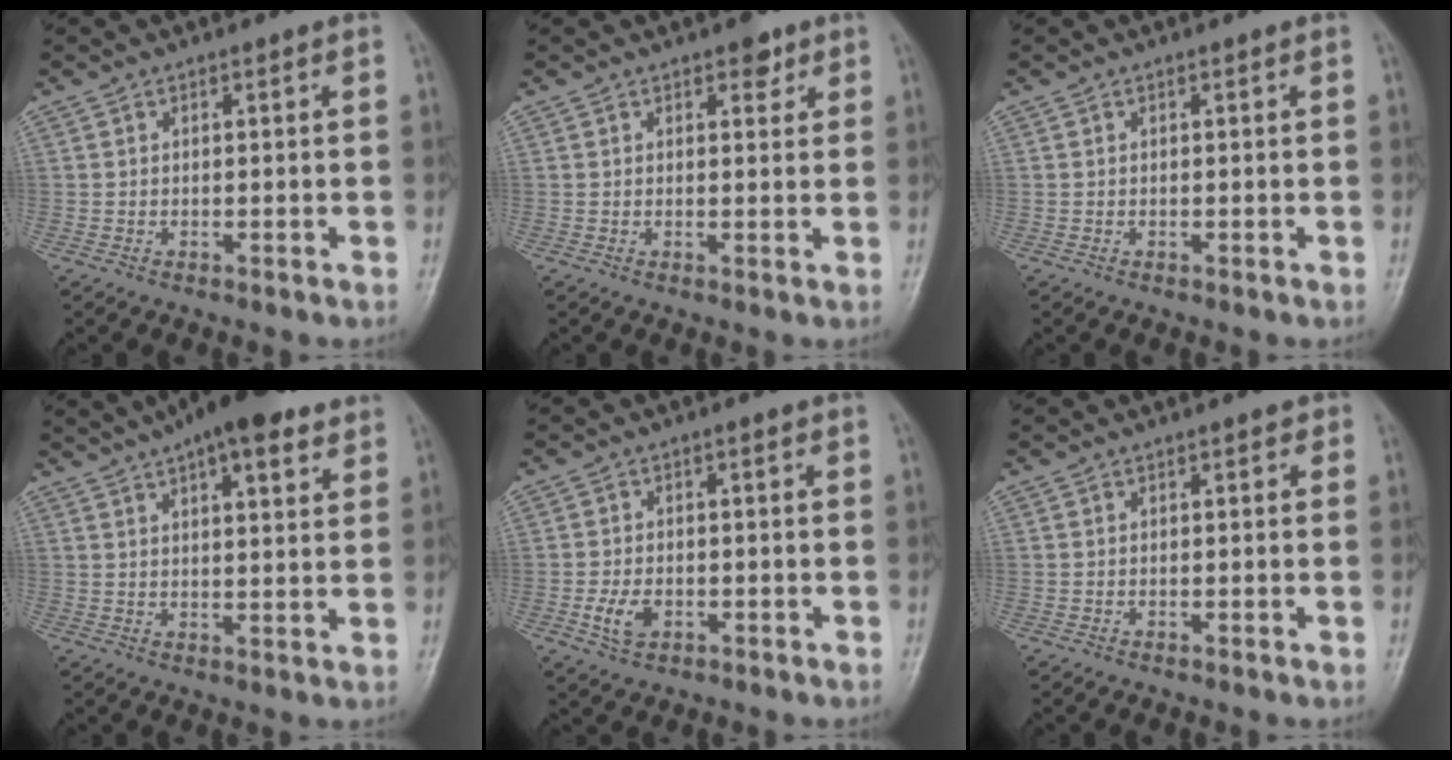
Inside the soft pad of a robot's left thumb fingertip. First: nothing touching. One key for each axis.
{"total": 2.9, "fx": 1.8, "fy": 1.6, "fz": 1.6, "tx": -0.005, "ty": -0.006, "tz": 0.021}
{"total": 0.0}
{"total": 14.0, "fx": 9.2, "fy": 4.8, "fz": 9.4, "tx": -0.113, "ty": -0.014, "tz": 0.135}
{"total": 4.4, "fx": -1.4, "fy": 2.9, "fz": 2.9, "tx": -0.055, "ty": 0.002, "tz": -0.026}
{"total": 1.1, "fx": 0.4, "fy": 0.6, "fz": 0.8, "tx": -0.002, "ty": 0.002, "tz": 0.002}